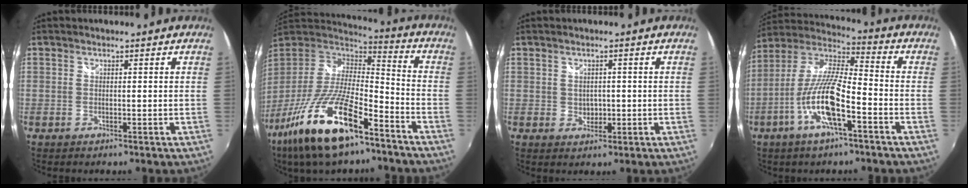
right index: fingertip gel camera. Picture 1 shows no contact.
{"total": 22.1, "force": [-13.8, 6.4, 16.1], "torque": [-0.325, -0.040, -0.255]}
{"total": 2.5, "force": [0.1, 2.2, 1.2], "torque": [-0.015, 0.002, 0.003]}
{"total": 14.2, "force": [-6.1, 2.9, 12.6], "torque": [-0.253, -0.005, -0.118]}